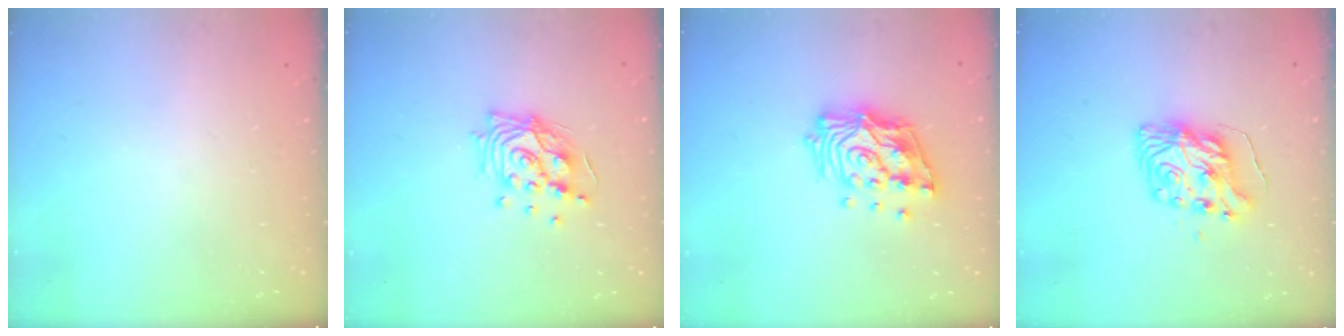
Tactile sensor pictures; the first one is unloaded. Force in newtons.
{"total": 14.4, "press": 13.6, "slide": 4.7}
{"total": 15.5, "press": 15.4, "slide": 1.8}
{"total": 10.1, "press": 10.0, "slide": 1.1}